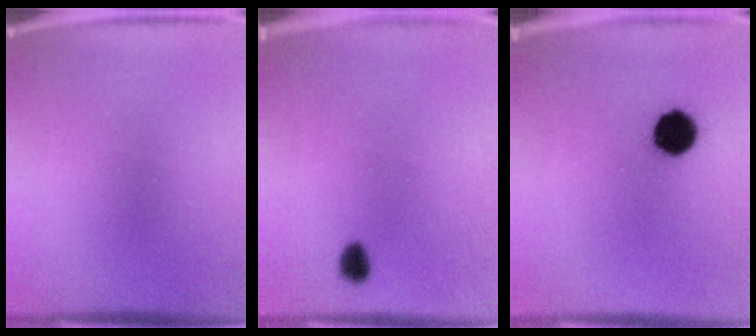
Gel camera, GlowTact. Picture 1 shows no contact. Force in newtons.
{"total": 3.0}
{"total": 8.5}